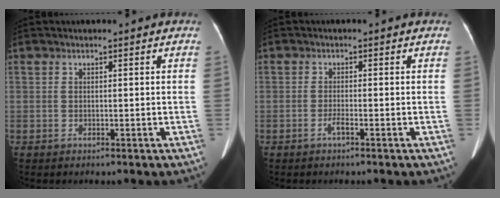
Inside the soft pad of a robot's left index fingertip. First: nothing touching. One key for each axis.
{"total": 1.3, "fx": -1.2, "fy": -0.1, "fz": 0.5, "tx": -0.010, "ty": -0.017, "tz": -0.024}